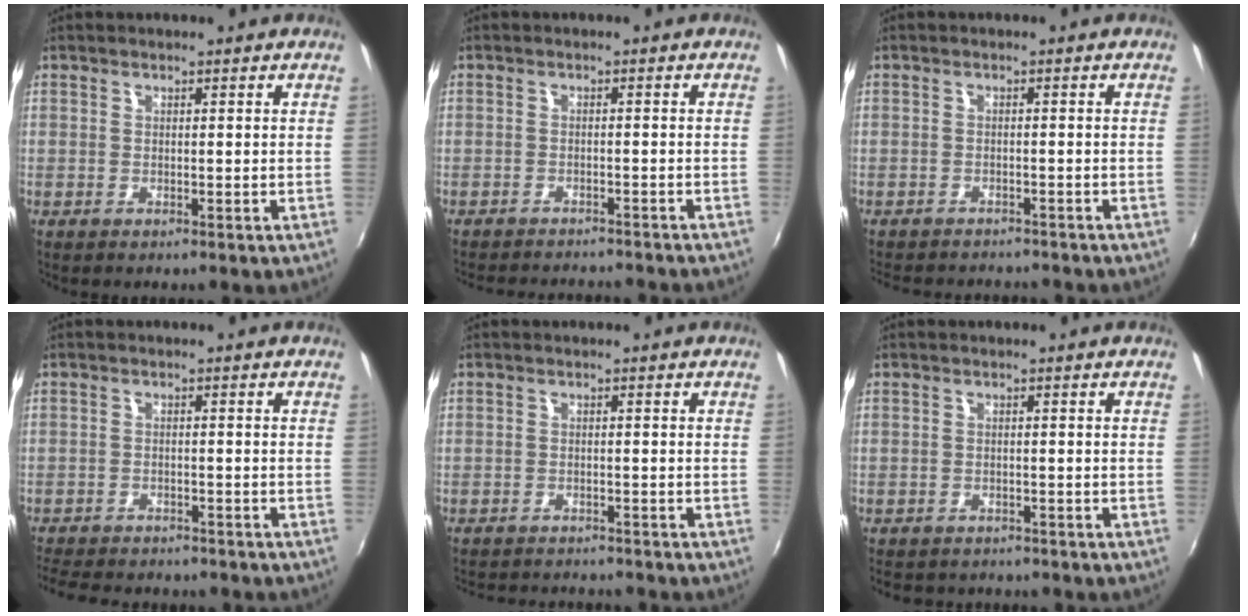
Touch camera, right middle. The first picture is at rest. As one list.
[{"total": 10.4, "force": [-9.5, 1.7, 3.8], "torque": [-0.086, -0.014, -0.130]}, {"total": 7.9, "force": [-7.3, 1.9, 2.5], "torque": [-0.065, -0.015, -0.105]}, {"total": 11.5, "force": [-10.1, 3.5, 4.4], "torque": [-0.109, -0.018, -0.149]}, {"total": 7.4, "force": [-7.0, 1.3, 2.1], "torque": [-0.055, -0.011, -0.100]}, {"total": 5.7, "force": [-5.1, 1.8, 1.7], "torque": [-0.044, -0.020, -0.074]}]